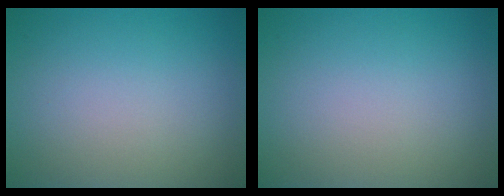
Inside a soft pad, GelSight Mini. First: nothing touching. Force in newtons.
{"total": 0.0}